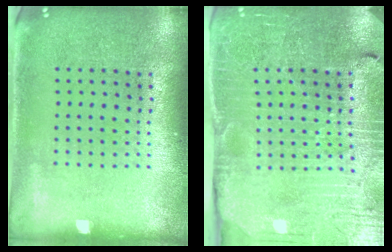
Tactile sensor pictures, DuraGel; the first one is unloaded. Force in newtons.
{"total": 3.6, "press": 3.6, "slide": 0.4}